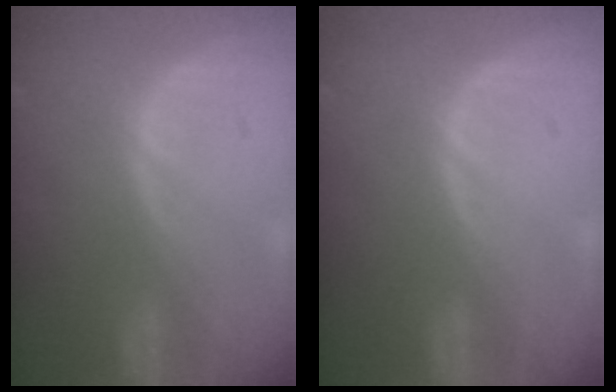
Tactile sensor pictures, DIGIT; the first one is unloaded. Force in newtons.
{"total": 0.0}